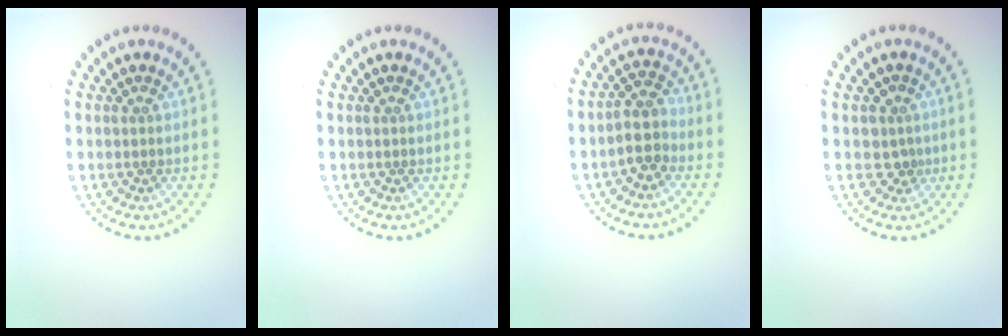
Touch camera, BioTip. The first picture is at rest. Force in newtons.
{"total": 0.0}
{"total": 2.8, "press": 2.4, "slide": 1.4}
{"total": 1.4, "press": 1.1, "slide": 0.9}